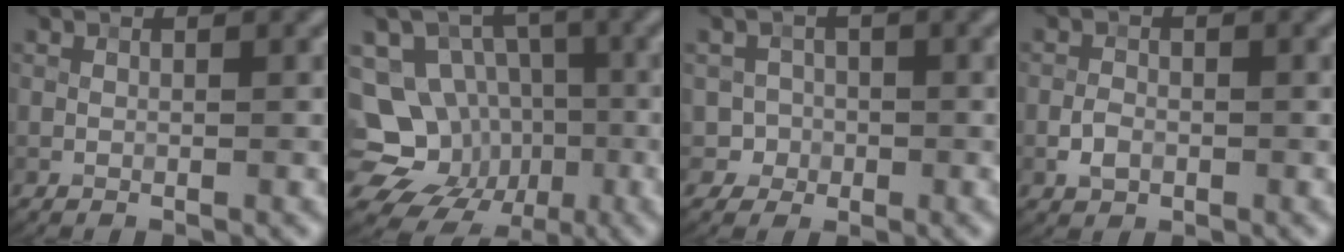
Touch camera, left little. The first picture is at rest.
{"total": 14.7, "force": [-3.7, 13.2, 5.4], "torque": [-0.132, 0.012, -0.056]}
{"total": 2.6, "force": [-0.2, 2.6, 0.4], "torque": [0.008, 0.008, -0.003]}
{"total": 1.5, "force": [-0.7, 1.1, 0.8], "torque": [-0.012, 0.002, -0.018]}